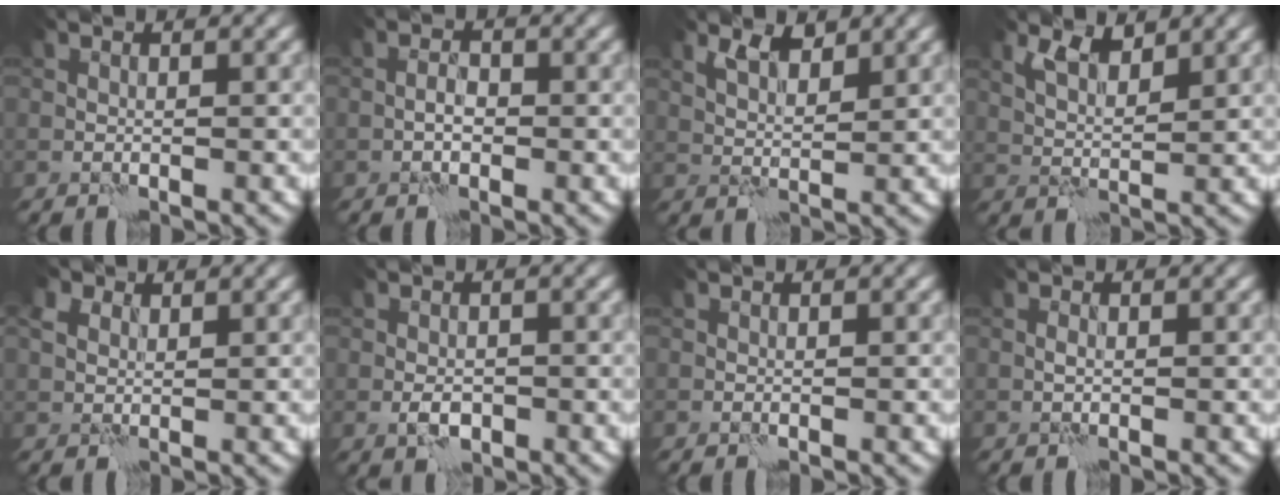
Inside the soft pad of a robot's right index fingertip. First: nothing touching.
{"total": 1.5, "force": [-0.6, 0.8, 1.1], "torque": [-0.015, 0.006, -0.017]}
{"total": 2.5, "force": [1.7, 0.8, 1.6], "torque": [-0.030, -0.003, 0.034]}
{"total": 2.8, "force": [1.9, 0.9, 1.9], "torque": [-0.039, -0.002, 0.038]}
{"total": 2.6, "force": [1.4, 1.9, 1.2], "torque": [-0.034, 0.012, 0.020]}
{"total": 1.9, "force": [-0.7, 1.1, 1.5], "torque": [-0.027, 0.003, -0.013]}
{"total": 0.0}
{"total": 0.7, "force": [-0.2, 0.2, 0.6], "torque": [-0.012, 0.003, -0.006]}